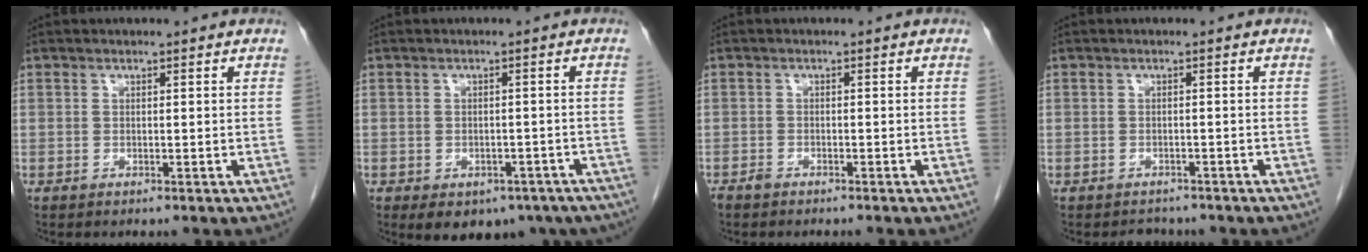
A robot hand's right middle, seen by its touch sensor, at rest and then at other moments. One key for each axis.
{"total": 11.2, "fx": -7.2, "fy": 7.1, "fz": 4.9, "tx": -0.070, "ty": 0.003, "tz": -0.079}
{"total": 1.4, "fx": -1.3, "fy": 0.3, "fz": 0.5, "tx": -0.015, "ty": -0.002, "tz": -0.022}
{"total": 2.4, "fx": -2.1, "fy": 1.1, "fz": -0.1, "tx": -0.004, "ty": 0.000, "tz": -0.031}